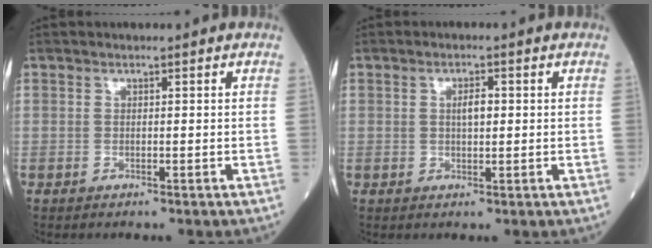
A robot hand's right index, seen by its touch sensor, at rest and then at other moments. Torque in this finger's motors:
{"motor_torque": [-0.07, -0.08, 0.03, 0.02]}